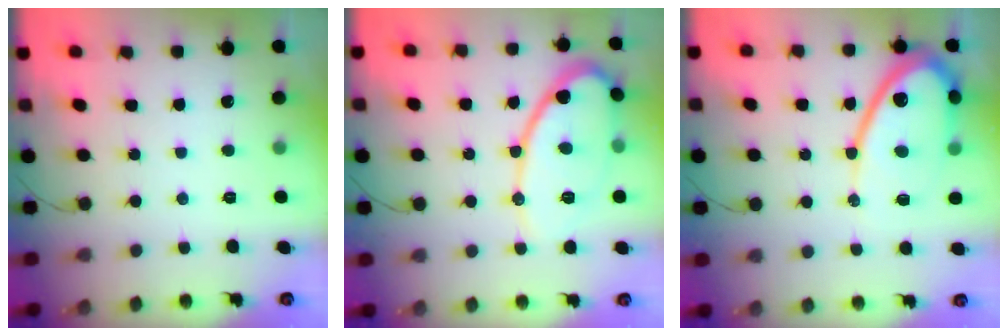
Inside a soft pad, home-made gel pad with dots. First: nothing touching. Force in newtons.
{"total": 14.8, "press": 14.8, "slide": 1.2}
{"total": 14.5, "press": 14.4, "slide": 1.4}